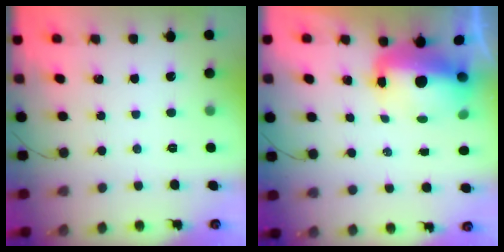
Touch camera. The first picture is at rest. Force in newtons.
{"total": 11.0, "press": 10.7, "slide": 2.6}